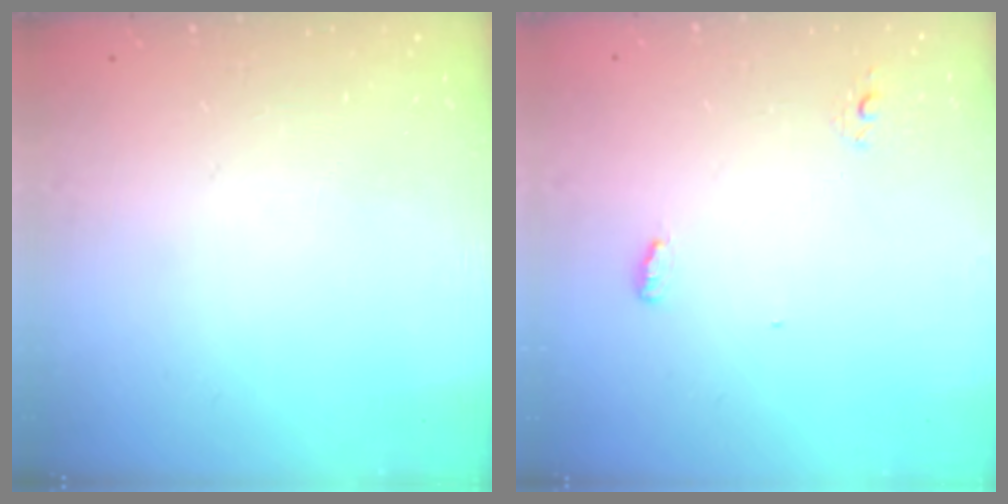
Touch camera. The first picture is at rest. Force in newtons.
{"total": 4.2, "press": 4.0, "slide": 1.3}